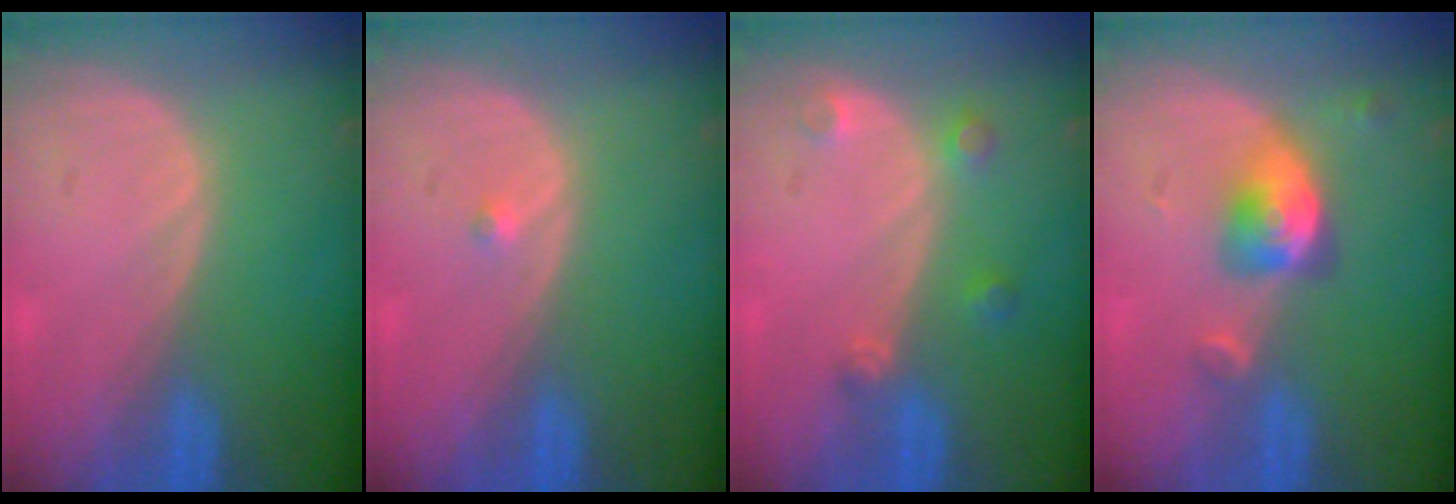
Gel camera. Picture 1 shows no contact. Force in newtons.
{"total": 0.7, "press": 0.5, "slide": 0.4}
{"total": 2.6, "press": 2.6, "slide": 0.4}
{"total": 5.1, "press": 4.7, "slide": 2.1}